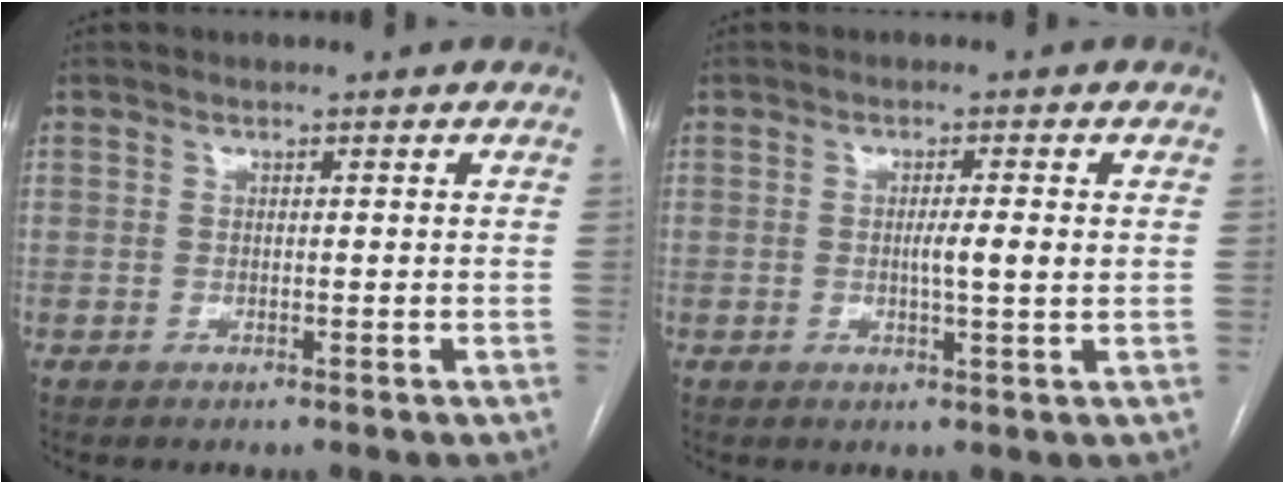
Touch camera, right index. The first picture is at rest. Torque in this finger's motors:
{"motor_torque": [0.67, 0.11, 0.34, 0.07]}